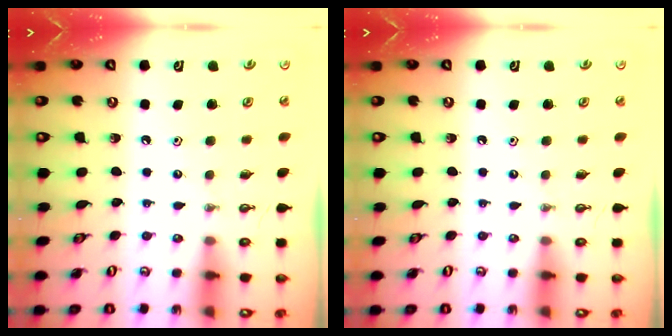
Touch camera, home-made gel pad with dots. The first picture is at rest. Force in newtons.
{"total": 0.0}